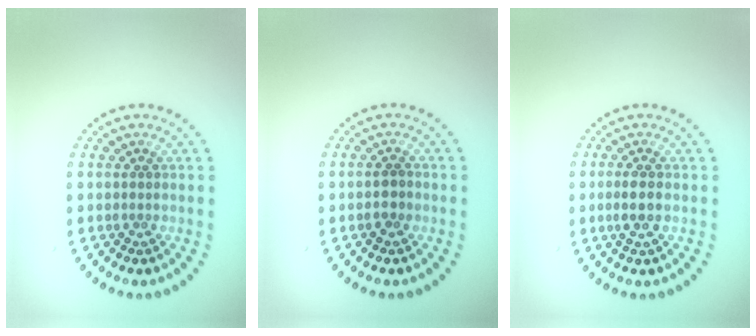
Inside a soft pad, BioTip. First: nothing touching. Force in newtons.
{"total": 1.3, "press": 1.2, "slide": 0.4}
{"total": 1.8, "press": 1.5, "slide": 0.9}